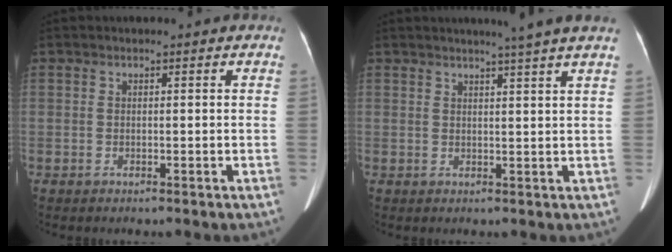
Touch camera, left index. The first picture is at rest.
{"total": 4.9, "force": [4.0, -1.4, 2.6], "torque": [-0.034, -0.002, 0.045]}